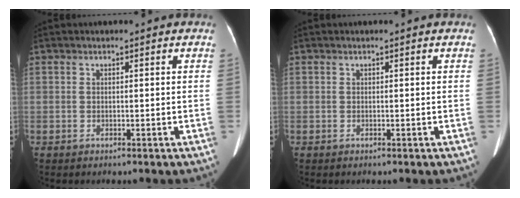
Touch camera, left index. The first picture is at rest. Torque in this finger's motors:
{"motor_torque": [0.07, 0.01, -0.03, 0.01]}